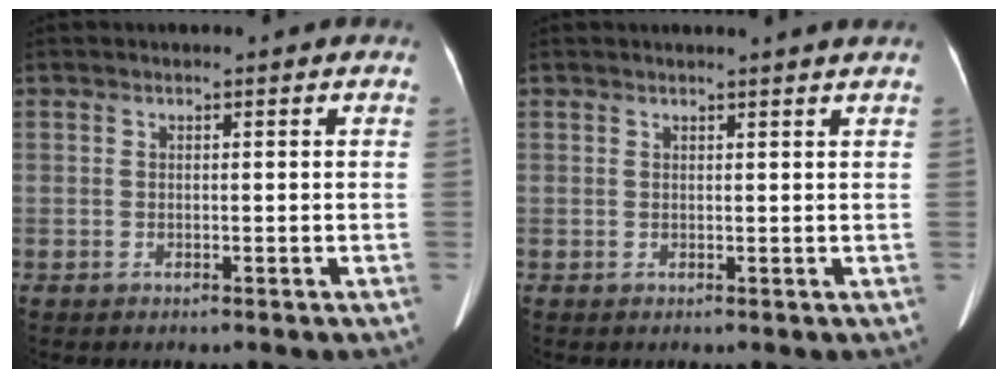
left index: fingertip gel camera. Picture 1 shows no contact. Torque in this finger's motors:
{"motor_torque": [0.31, -0.22, 0.08, 0.03]}